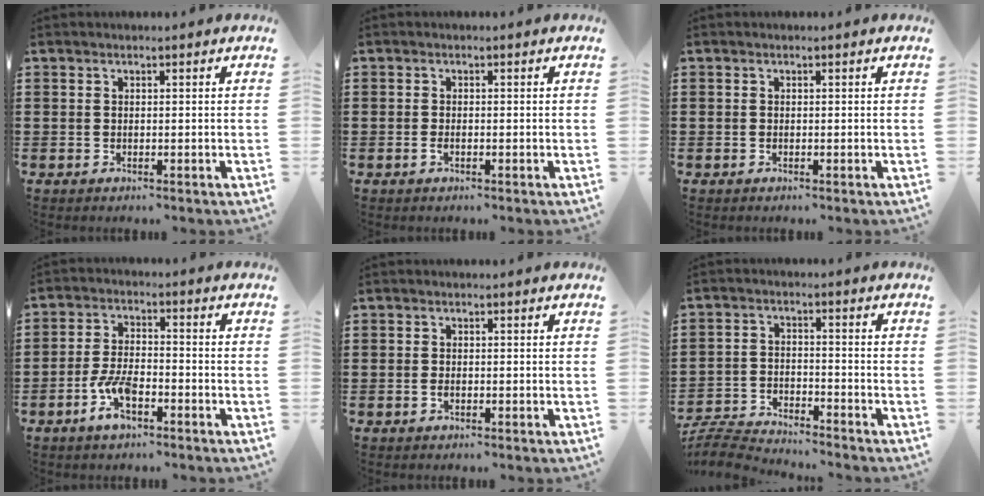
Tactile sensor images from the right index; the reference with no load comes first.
{"total": 0.9, "force": [-0.4, 0.4, 0.8], "torque": [-0.016, -0.004, -0.006]}
{"total": 0.0}
{"total": 6.1, "force": [-3.1, 2.4, 4.6], "torque": [-0.113, -0.005, -0.062]}
{"total": 0.9, "force": [-0.3, 0.5, 0.7], "torque": [-0.015, -0.002, -0.005]}
{"total": 4.9, "force": [-4.9, 0.3, 0.6], "torque": [-0.033, -0.003, -0.104]}